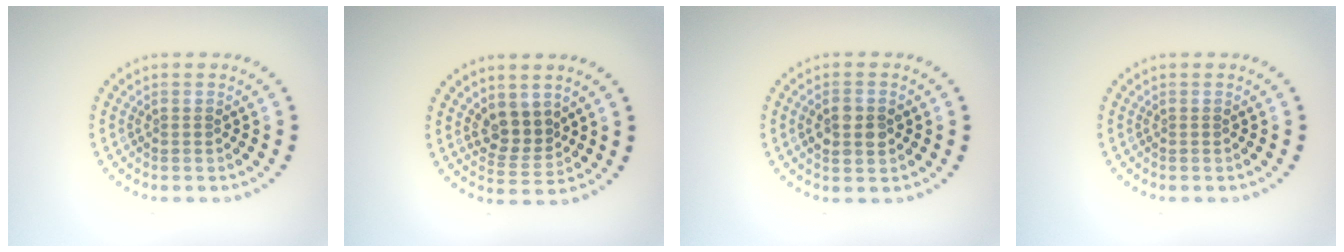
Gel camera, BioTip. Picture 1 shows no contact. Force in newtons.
{"total": 2.9, "press": 2.5, "slide": 1.5}
{"total": 2.8, "press": 2.8, "slide": 0.2}
{"total": 0.0}